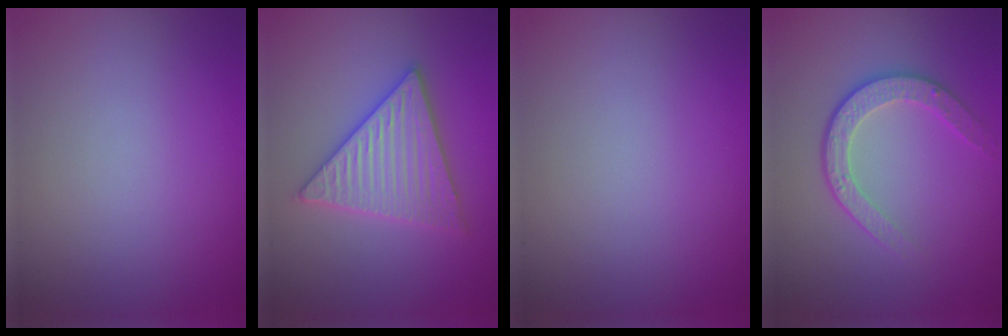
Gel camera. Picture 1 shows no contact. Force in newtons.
{"total": 5.7, "press": 5.6, "slide": 0.8}
{"total": 0.0}
{"total": 3.5, "press": 2.9, "slide": 2.0}